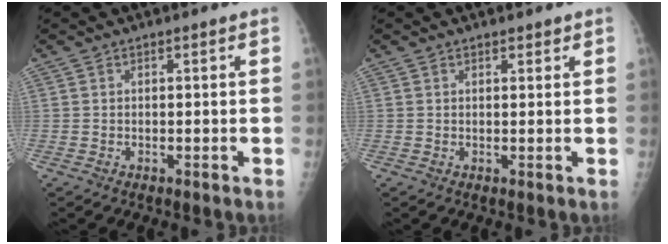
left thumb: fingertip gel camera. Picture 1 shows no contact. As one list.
[{"total": 1.3, "force": [1.1, 0.7, 0.4], "torque": [0.004, -0.006, 0.012]}]